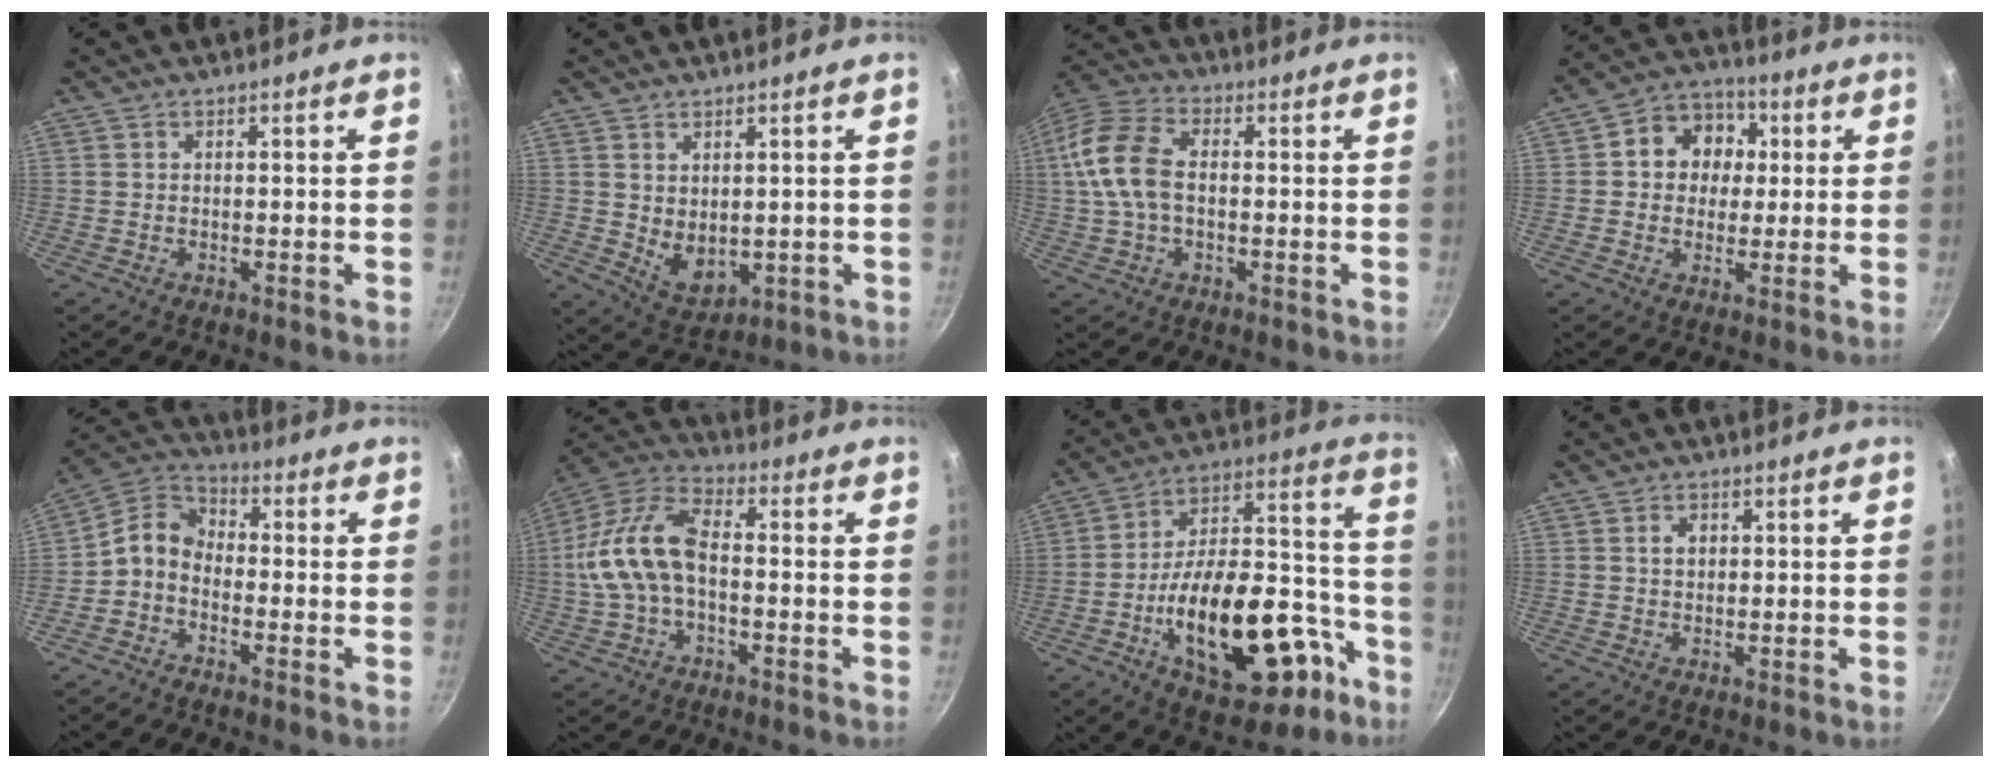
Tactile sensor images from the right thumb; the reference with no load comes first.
{"total": 6.1, "force": [1.2, 4.1, 4.4], "torque": [-0.058, -0.022, 0.039]}
{"total": 12.7, "force": [0.3, 7.9, 9.9], "torque": [-0.199, 0.031, -0.008]}
{"total": 10.2, "force": [1.7, 8.9, 4.8], "torque": [-0.032, 0.013, 0.009]}
{"total": 7.1, "force": [-2.3, 5.0, 4.4], "torque": [-0.081, 0.045, -0.067]}
{"total": 14.3, "force": [-1.3, 7.9, 11.8], "torque": [-0.224, 0.043, -0.039]}
{"total": 28.9, "force": [-11.6, 14.6, 22.0], "torque": [-0.284, 0.087, -0.160]}
{"total": 2.3, "force": [0.5, 1.8, 1.4], "torque": [-0.013, 0.003, 0.007]}